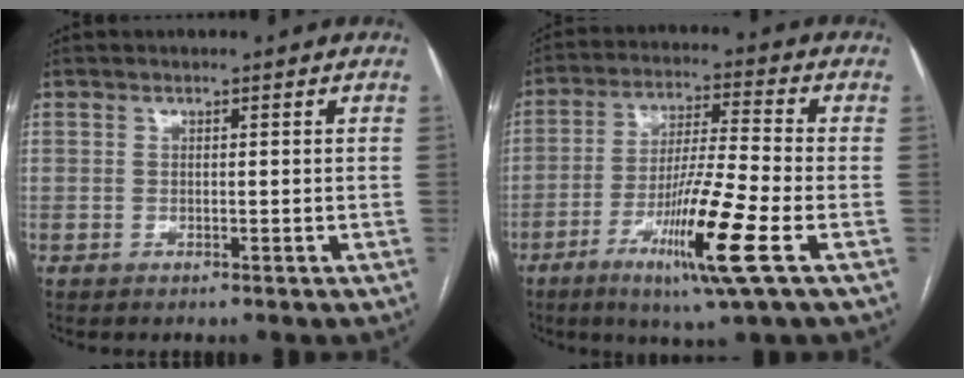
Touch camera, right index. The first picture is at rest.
{"total": 13.7, "force": [-5.7, -0.4, 12.5], "torque": [-0.236, -0.024, -0.104]}